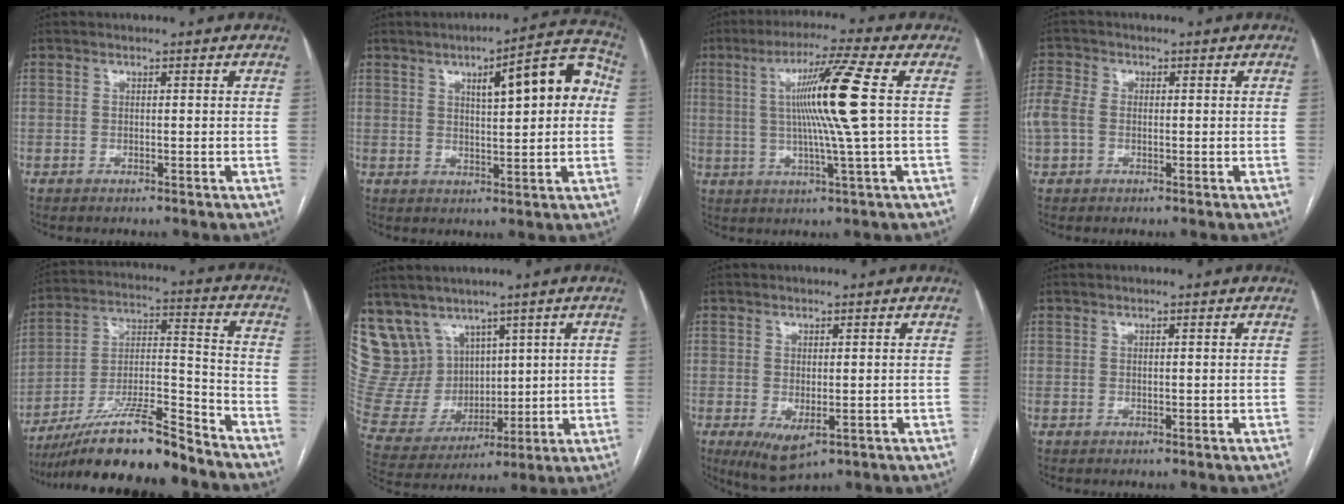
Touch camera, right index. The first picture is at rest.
{"total": 11.6, "force": [2.9, 2.6, 10.9], "torque": [-0.142, 0.031, 0.036]}
{"total": 11.6, "force": [1.6, -2.1, 11.3], "torque": [-0.198, 0.002, 0.029]}
{"total": 5.4, "force": [-0.3, 4.1, 3.5], "torque": [-0.108, 0.022, -0.009]}
{"total": 17.7, "force": [-14.9, 1.1, 9.4], "torque": [-0.186, -0.004, -0.266]}
{"total": 14.3, "force": [9.4, 10.2, 3.3], "torque": [-0.089, 0.053, 0.213]}
{"total": 5.6, "force": [-2.0, 2.6, 4.5], "torque": [-0.073, -0.018, -0.019]}
{"total": 0.0}